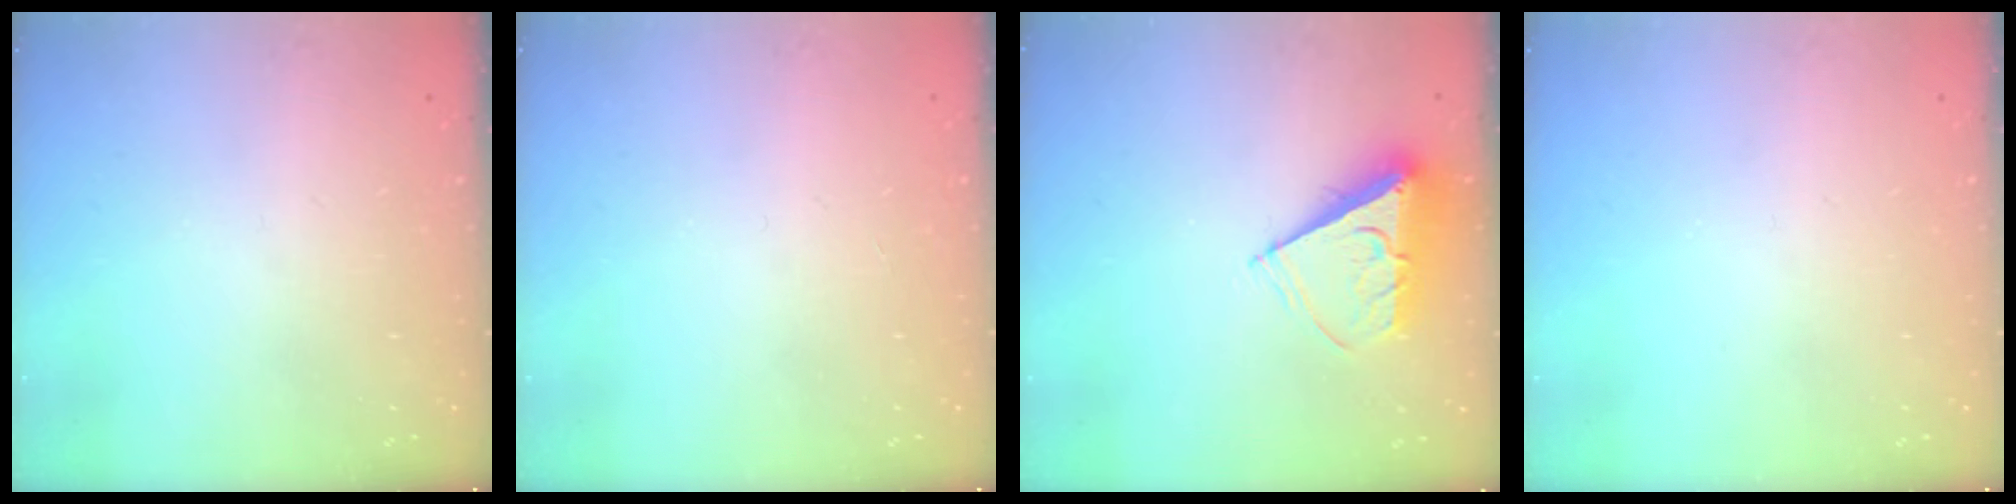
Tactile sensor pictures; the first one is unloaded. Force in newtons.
{"total": 0.0}
{"total": 7.5, "press": 7.5, "slide": 0.5}
{"total": 0.0}